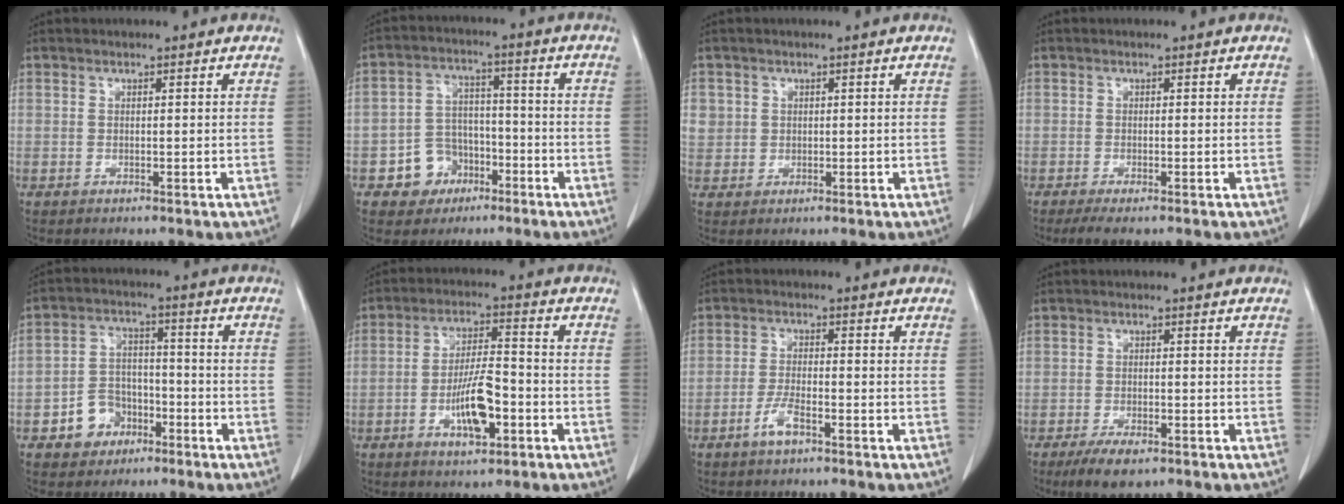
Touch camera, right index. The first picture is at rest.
{"total": 6.9, "force": [-3.4, 5.9, 1.4], "torque": [-0.022, 0.019, -0.049]}
{"total": 3.0, "force": [0.9, 2.8, 0.4], "torque": [0.004, 0.004, 0.020]}
{"total": 2.2, "force": [-1.5, 0.3, 1.6], "torque": [-0.028, -0.007, -0.027]}
{"total": 6.7, "force": [-3.3, 5.4, 2.1], "torque": [-0.038, 0.021, -0.049]}
{"total": 8.3, "force": [-3.0, 2.3, 7.4], "torque": [-0.140, 0.004, -0.051]}
{"total": 3.5, "force": [-2.2, 0.7, 2.7], "torque": [-0.055, 0.001, -0.044]}
{"total": 4.7, "force": [-3.1, 1.4, 3.2], "torque": [-0.058, -0.007, -0.049]}